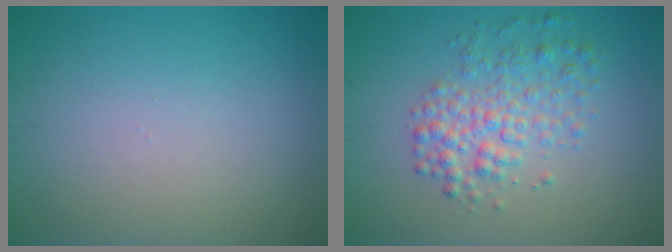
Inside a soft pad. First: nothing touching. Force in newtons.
{"total": 3.7, "press": 3.7, "slide": 0.1}